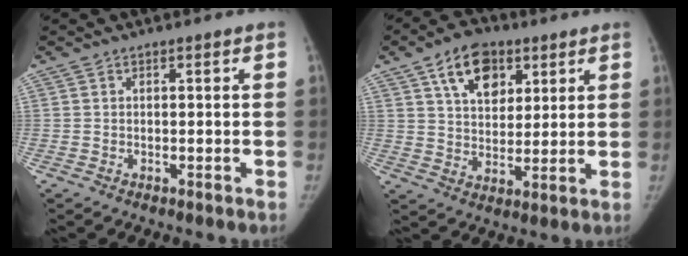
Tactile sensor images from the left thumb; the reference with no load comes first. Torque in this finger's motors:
{"motor_torque": [1.40, 1.33, 0.78, -0.87, 0.31]}